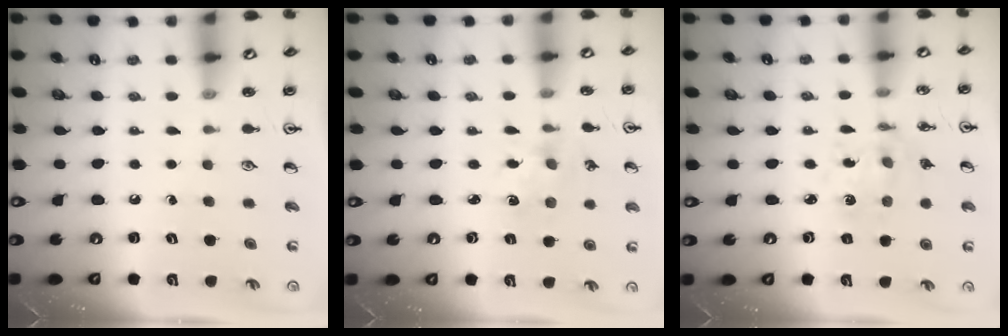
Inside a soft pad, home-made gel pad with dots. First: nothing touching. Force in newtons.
{"total": 2.4, "press": 2.4, "slide": 0.0}
{"total": 2.4, "press": 2.4, "slide": 0.5}